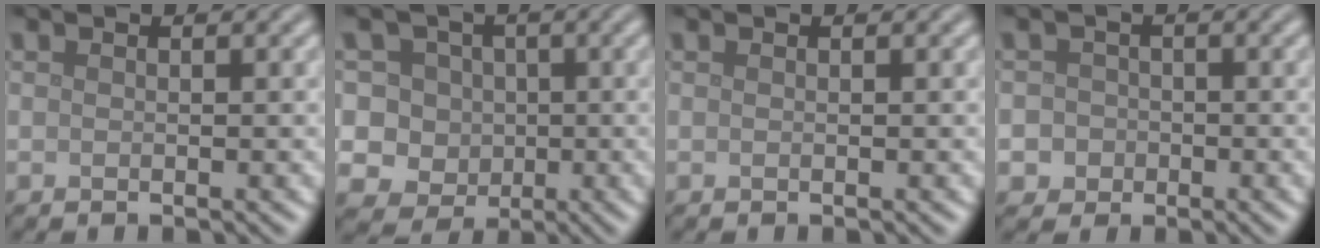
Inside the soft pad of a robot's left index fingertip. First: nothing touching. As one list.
[{"total": 7.9, "force": [1.4, 7.2, 3.0], "torque": [-0.044, 0.027, -0.008]}, {"total": 0.0}, {"total": 3.3, "force": [-0.9, 3.1, 0.7], "torque": [0.016, 0.006, -0.035]}]